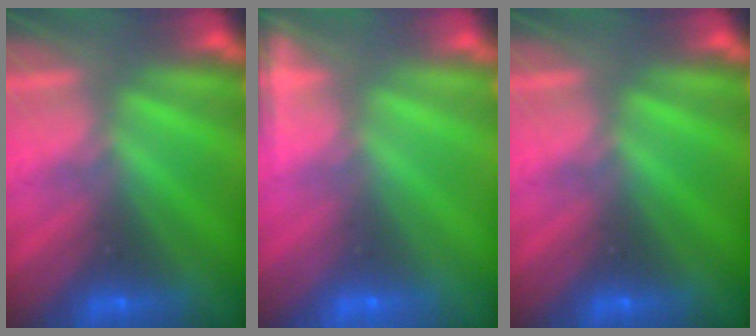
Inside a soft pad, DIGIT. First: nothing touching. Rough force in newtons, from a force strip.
{"total": 7.3}
{"total": 0.0}